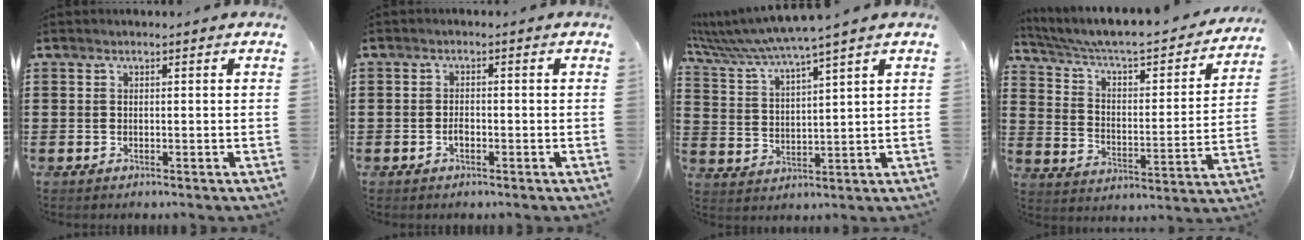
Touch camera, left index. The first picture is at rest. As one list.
[{"total": 1.5, "force": [-0.6, 0.6, 1.2], "torque": [-0.026, -0.002, -0.010]}, {"total": 5.5, "force": [4.8, -1.2, 2.4], "torque": [-0.069, -0.039, 0.077]}, {"total": 5.3, "force": [4.5, 1.0, 2.8], "torque": [-0.076, -0.042, 0.069]}]